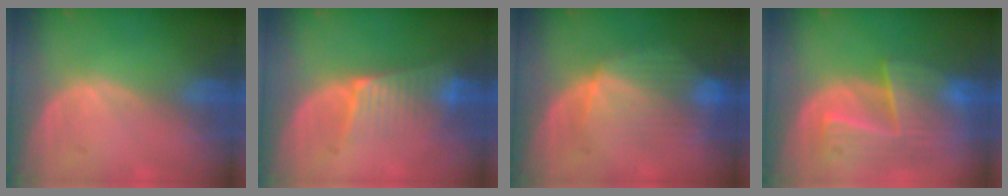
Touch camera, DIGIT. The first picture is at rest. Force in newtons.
{"total": 6.4, "press": 5.7, "slide": 3.0}
{"total": 8.9, "press": 8.0, "slide": 3.9}
{"total": 9.1, "press": 8.2, "slide": 3.9}